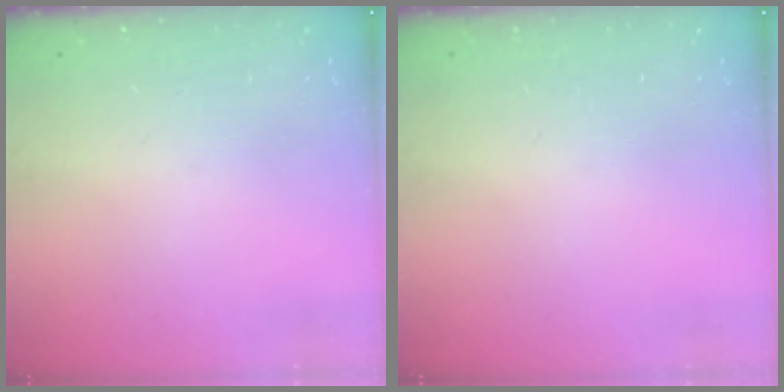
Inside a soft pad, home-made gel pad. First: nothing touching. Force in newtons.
{"total": 0.0}